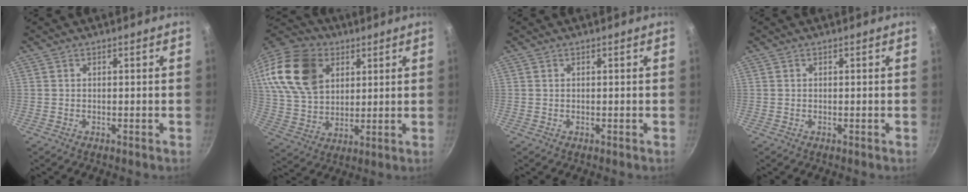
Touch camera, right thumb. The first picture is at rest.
{"total": 20.3, "force": [7.3, 14.4, 12.4], "torque": [-0.226, -0.002, 0.137]}
{"total": 0.0}
{"total": 0.0}